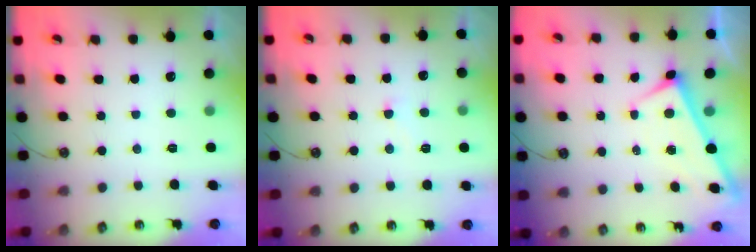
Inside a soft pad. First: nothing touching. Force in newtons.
{"total": 4.9, "press": 4.9, "slide": 0.4}
{"total": 1.8, "press": 1.8, "slide": 0.1}